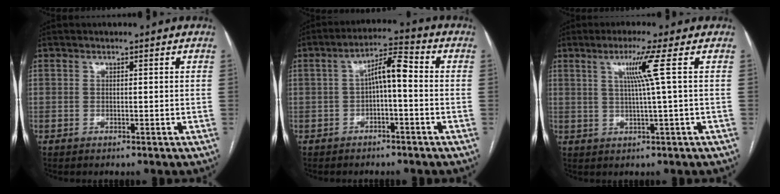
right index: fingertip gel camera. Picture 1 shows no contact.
{"total": 6.0, "force": [-0.4, 1.4, 5.8], "torque": [-0.100, 0.028, -0.007]}
{"total": 5.2, "force": [1.5, -1.8, 4.7], "torque": [-0.092, -0.001, 0.031]}